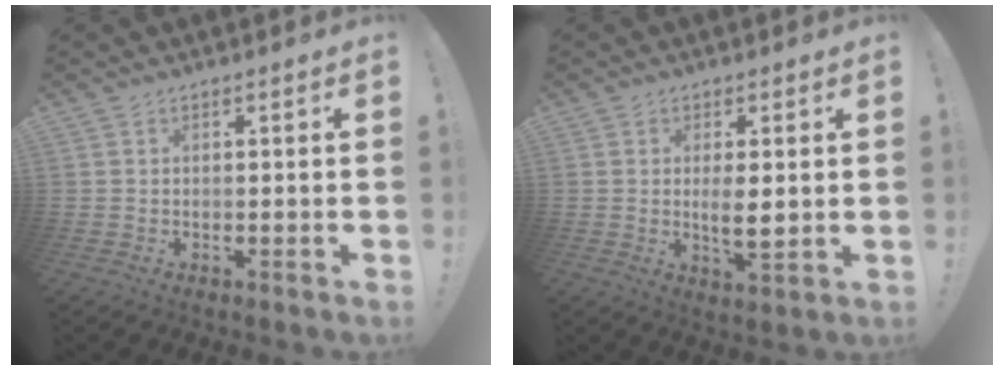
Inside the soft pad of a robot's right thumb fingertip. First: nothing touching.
{"total": 5.3, "force": [0.2, 1.8, 5.0], "torque": [-0.080, -0.017, -0.002]}